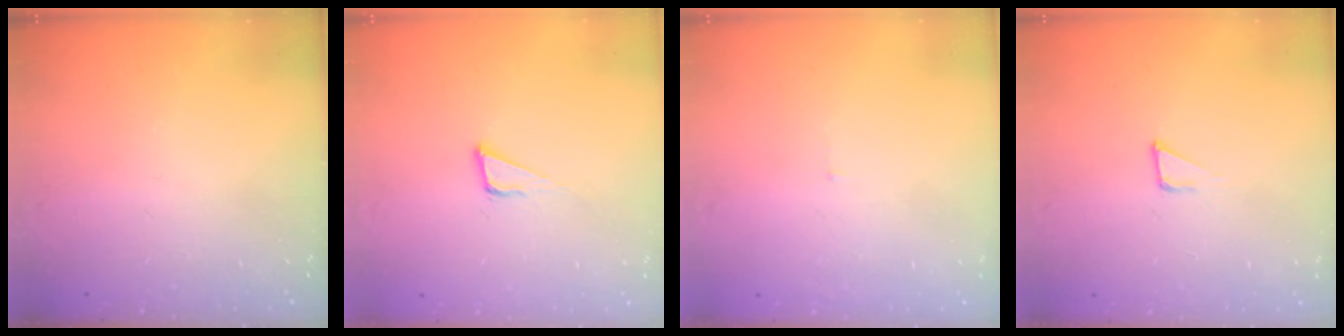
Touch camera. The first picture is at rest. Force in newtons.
{"total": 3.8, "press": 3.8, "slide": 0.2}
{"total": 3.0, "press": 3.0, "slide": 0.2}
{"total": 2.7, "press": 2.7, "slide": 0.3}